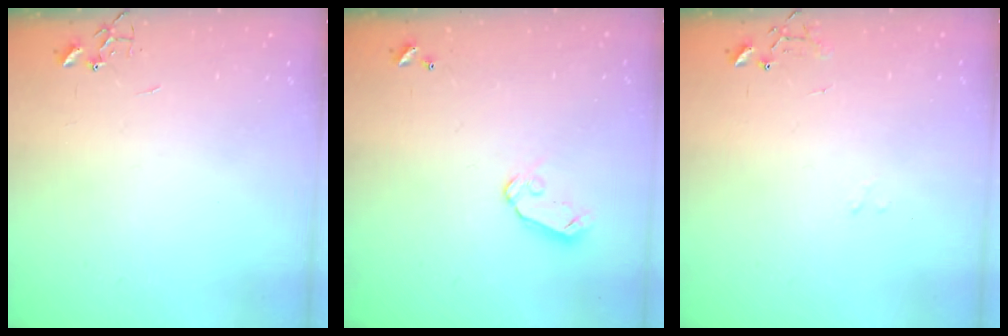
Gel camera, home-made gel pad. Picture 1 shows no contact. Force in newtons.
{"total": 6.2, "press": 6.2, "slide": 0.6}
{"total": 8.0, "press": 8.0, "slide": 0.9}